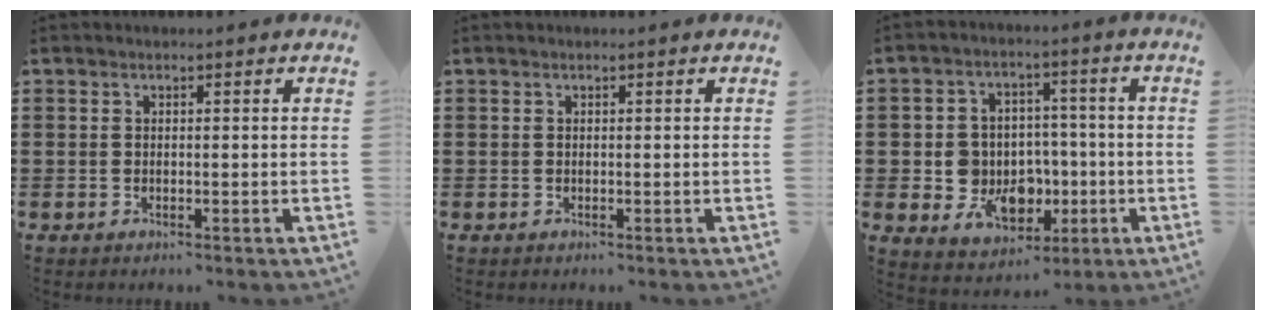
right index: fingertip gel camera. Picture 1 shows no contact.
{"total": 0.0}
{"total": 8.3, "force": [-0.9, 7.5, 3.5], "torque": [-0.067, 0.008, -0.007]}